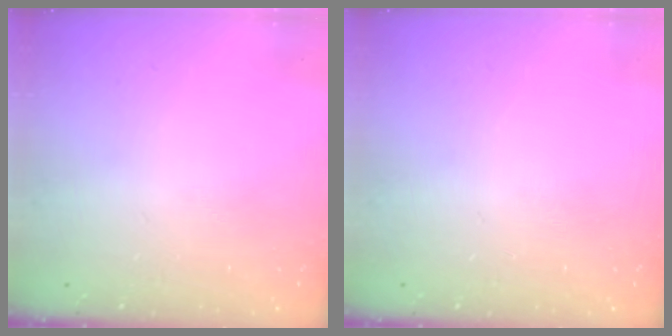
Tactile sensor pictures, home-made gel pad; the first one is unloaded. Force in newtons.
{"total": 0.0}